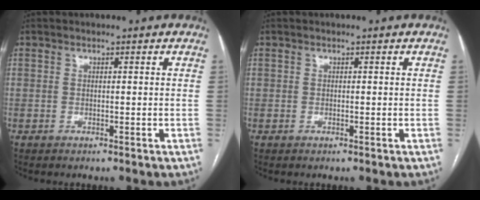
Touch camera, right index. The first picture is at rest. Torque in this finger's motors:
{"motor_torque": [0.17, 0.12, -0.03, 0.01]}